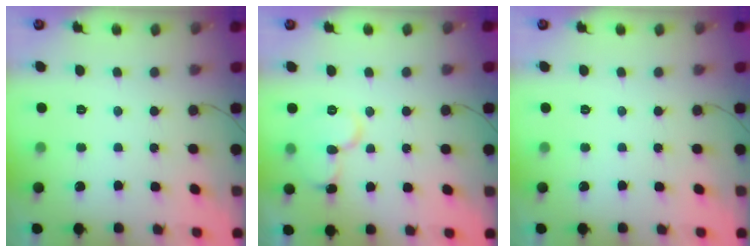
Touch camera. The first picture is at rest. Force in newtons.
{"total": 9.9, "press": 9.8, "slide": 1.1}
{"total": 0.0}